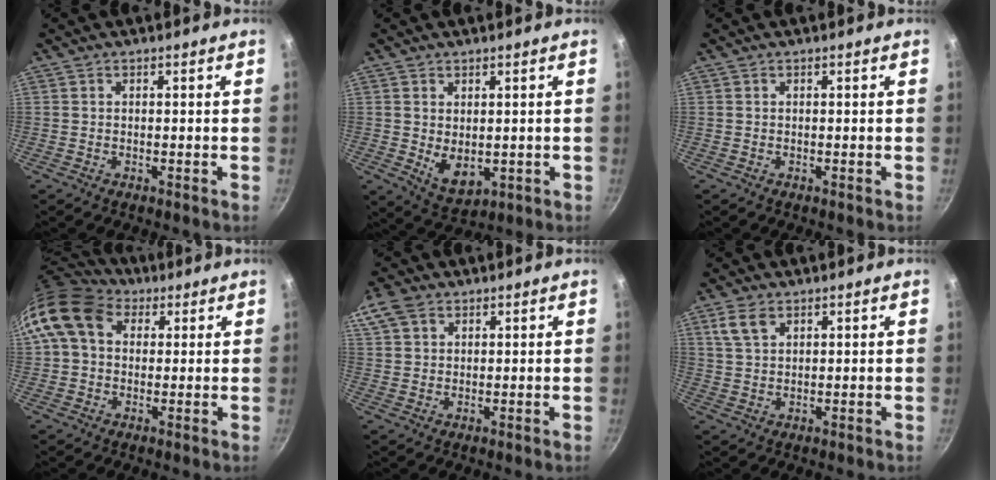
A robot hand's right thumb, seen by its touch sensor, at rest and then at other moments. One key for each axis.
{"total": 6.2, "fx": 0.2, "fy": 4.0, "fz": 4.7, "tx": -0.067, "ty": -0.021, "tz": 0.018}
{"total": 0.0}
{"total": 13.5, "fx": 4.4, "fy": 10.1, "fz": 7.8, "tx": -0.138, "ty": 0.019, "tz": 0.064}
{"total": 6.0, "fx": 3.1, "fy": 4.0, "fz": 3.1, "tx": -0.054, "ty": 0.003, "tz": 0.057}
{"total": 4.7, "fx": 2.6, "fy": 2.6, "fz": 2.9, "tx": -0.052, "ty": -0.003, "tz": 0.055}